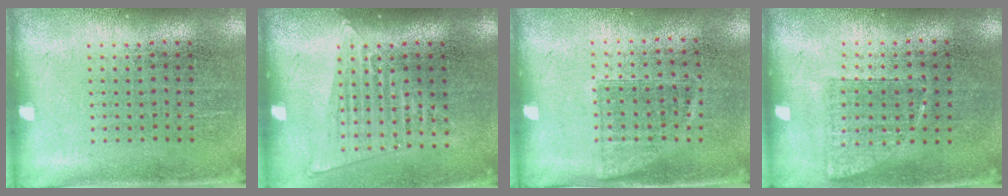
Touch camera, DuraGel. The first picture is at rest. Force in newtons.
{"total": 1.4, "press": 1.2, "slide": 0.5}
{"total": 0.9, "press": 0.8, "slide": 0.5}
{"total": 0.7, "press": 0.7, "slide": 0.3}